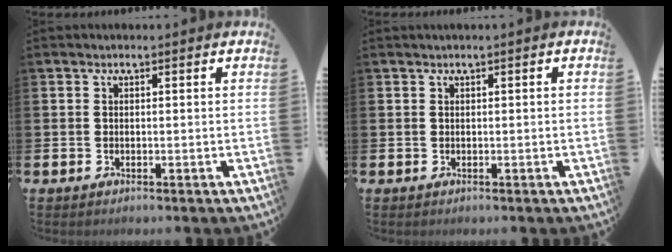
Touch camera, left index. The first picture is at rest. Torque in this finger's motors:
{"motor_torque": [0.48, -0.73, -0.10, 0.01]}